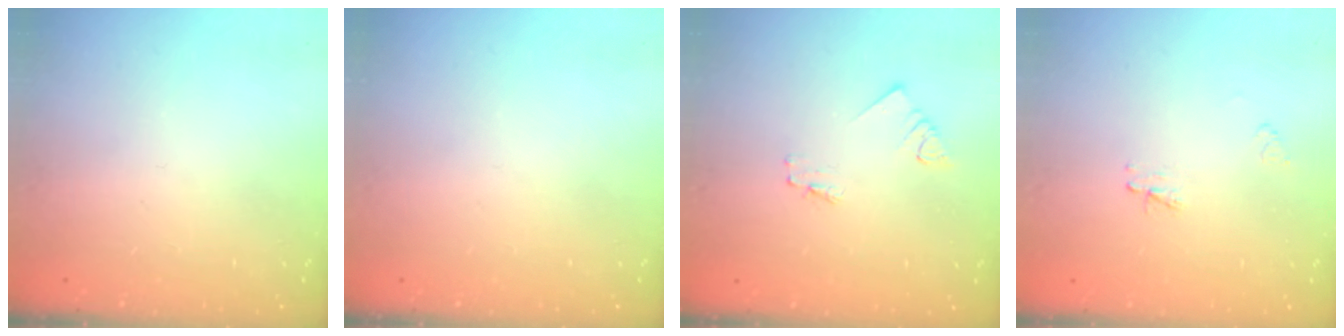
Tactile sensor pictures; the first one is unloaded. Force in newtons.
{"total": 0.0}
{"total": 1.2, "press": 1.2, "slide": 0.1}
{"total": 2.3, "press": 2.3, "slide": 0.3}